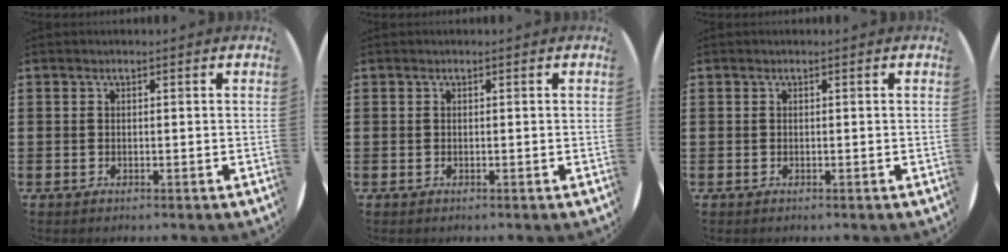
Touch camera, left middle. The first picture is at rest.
{"total": 0.0}
{"total": 0.0}